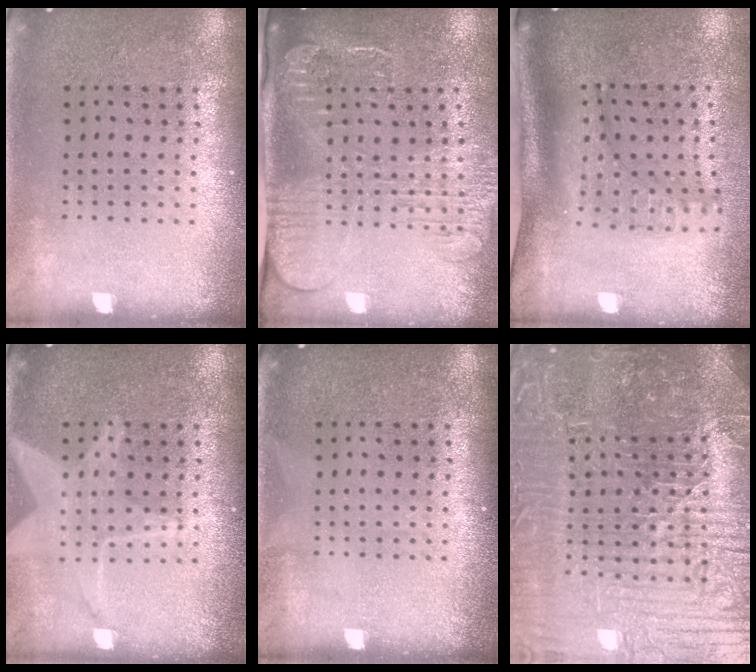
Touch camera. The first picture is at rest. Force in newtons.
{"total": 2.7, "press": 2.0, "slide": 1.7}
{"total": 1.8, "press": 1.4, "slide": 1.1}
{"total": 2.8, "press": 2.8, "slide": 0.3}
{"total": 0.0}
{"total": 6.3, "press": 5.9, "slide": 2.3}